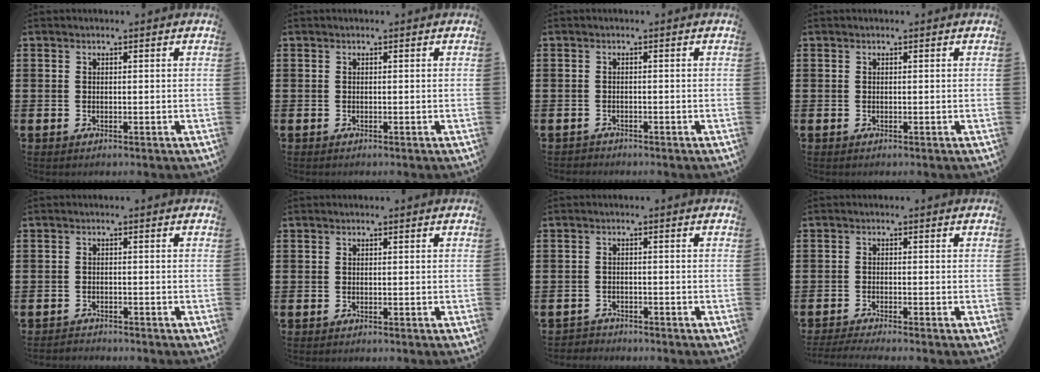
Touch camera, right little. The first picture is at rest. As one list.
[{"total": 0.0}, {"total": 0.6, "force": [-0.6, 0.2, -0.1], "torque": [0.000, 0.001, -0.014]}, {"total": 0.0}, {"total": 1.0, "force": [-1.0, 0.1, -0.1], "torque": [-0.002, 0.004, -0.022]}, {"total": 0.0}, {"total": 1.2, "force": [-1.2, 0.3, -0.2], "torque": [0.000, 0.004, -0.028]}, {"total": 1.3, "force": [-1.0, 0.0, 0.7], "torque": [-0.012, 0.002, -0.020]}]